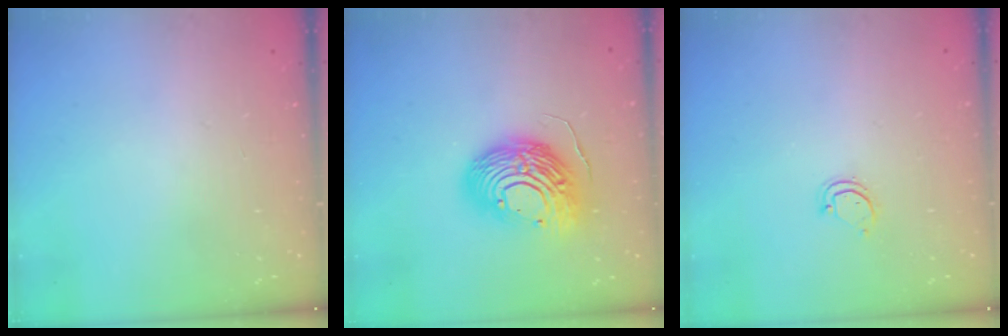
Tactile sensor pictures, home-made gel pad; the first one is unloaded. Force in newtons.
{"total": 16.0, "press": 15.8, "slide": 2.4}
{"total": 3.0, "press": 3.0, "slide": 0.2}